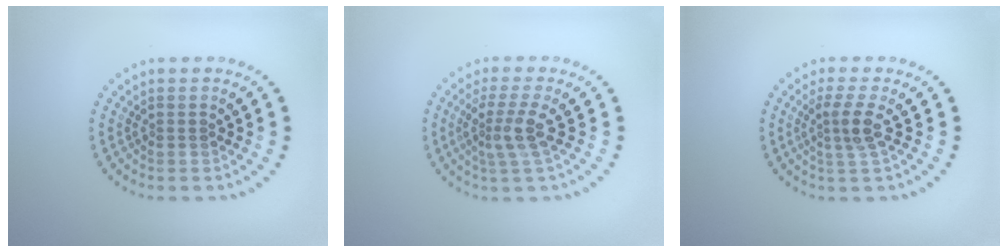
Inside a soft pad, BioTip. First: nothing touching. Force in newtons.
{"total": 2.9, "press": 2.3, "slide": 1.8}
{"total": 2.5, "press": 1.9, "slide": 1.6}